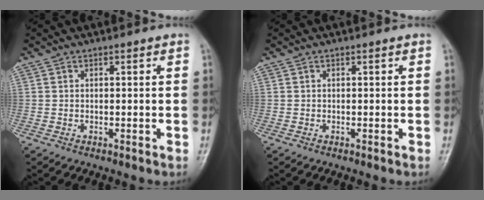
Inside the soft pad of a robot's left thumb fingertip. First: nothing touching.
{"total": 0.0}